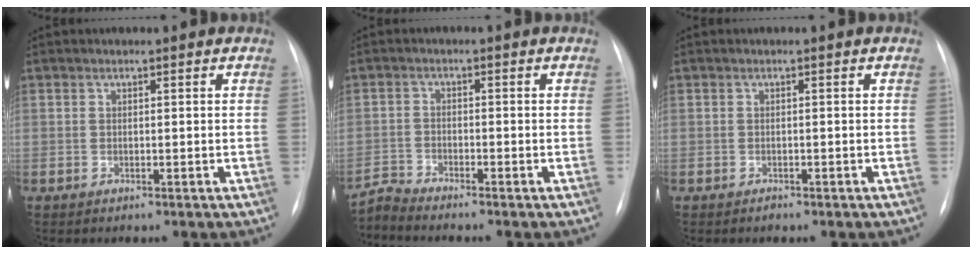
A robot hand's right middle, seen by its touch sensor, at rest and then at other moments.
{"total": 3.2, "force": [-3.0, -1.0, -0.6], "torque": [0.013, -0.015, -0.057]}
{"total": 0.6, "force": [-0.5, 0.3, 0.2], "torque": [-0.006, 0.000, -0.007]}